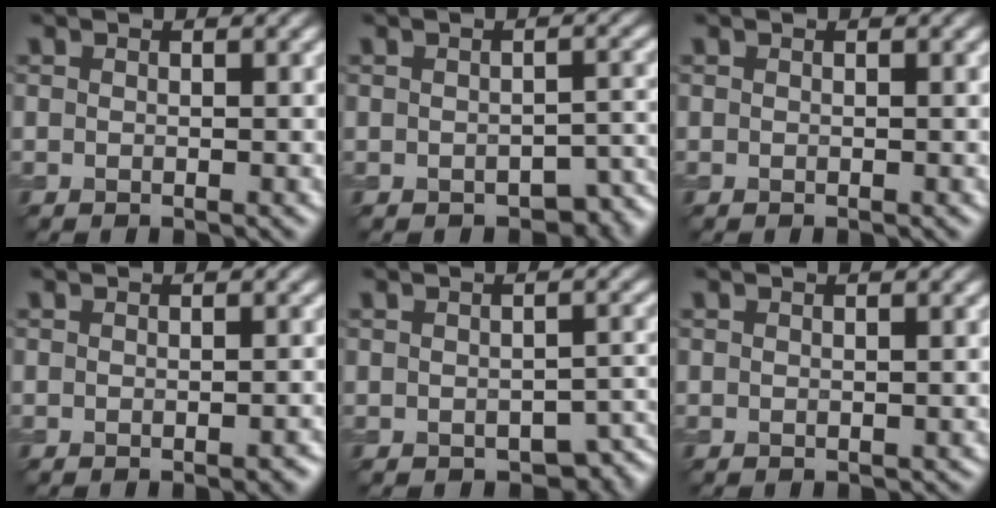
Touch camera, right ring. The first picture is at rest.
{"total": 3.4, "force": [-2.1, 1.8, 1.9], "torque": [-0.010, -0.010, -0.021]}
{"total": 0.0}
{"total": 1.3, "force": [-0.8, 0.3, 1.0], "torque": [-0.011, -0.002, -0.008]}
{"total": 4.1, "force": [-2.0, 2.4, 2.6], "torque": [-0.020, -0.017, -0.019]}
{"total": 0.0}